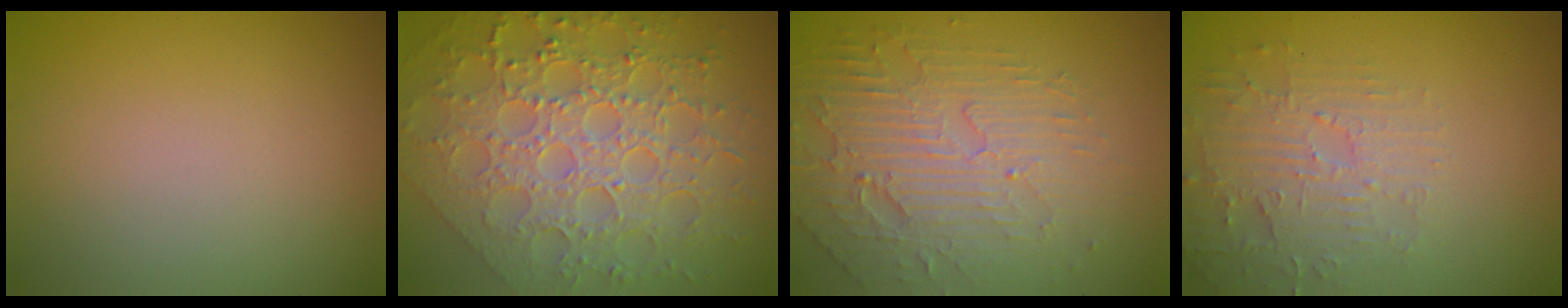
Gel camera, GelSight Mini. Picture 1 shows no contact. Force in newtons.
{"total": 8.9, "press": 6.4, "slide": 6.2}
{"total": 4.7, "press": 4.0, "slide": 2.5}
{"total": 3.7, "press": 3.6, "slide": 0.7}